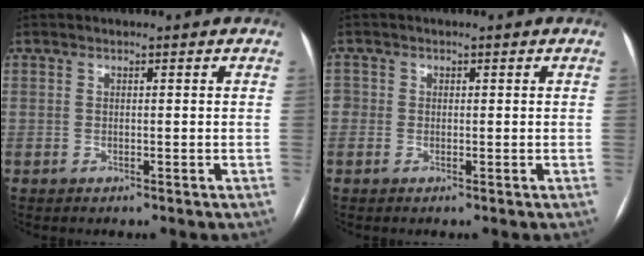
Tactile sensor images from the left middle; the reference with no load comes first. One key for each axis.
{"total": 1.5, "fx": -0.1, "fy": 1.5, "fz": 0.3, "tx": 0.006, "ty": 0.006, "tz": -0.003}